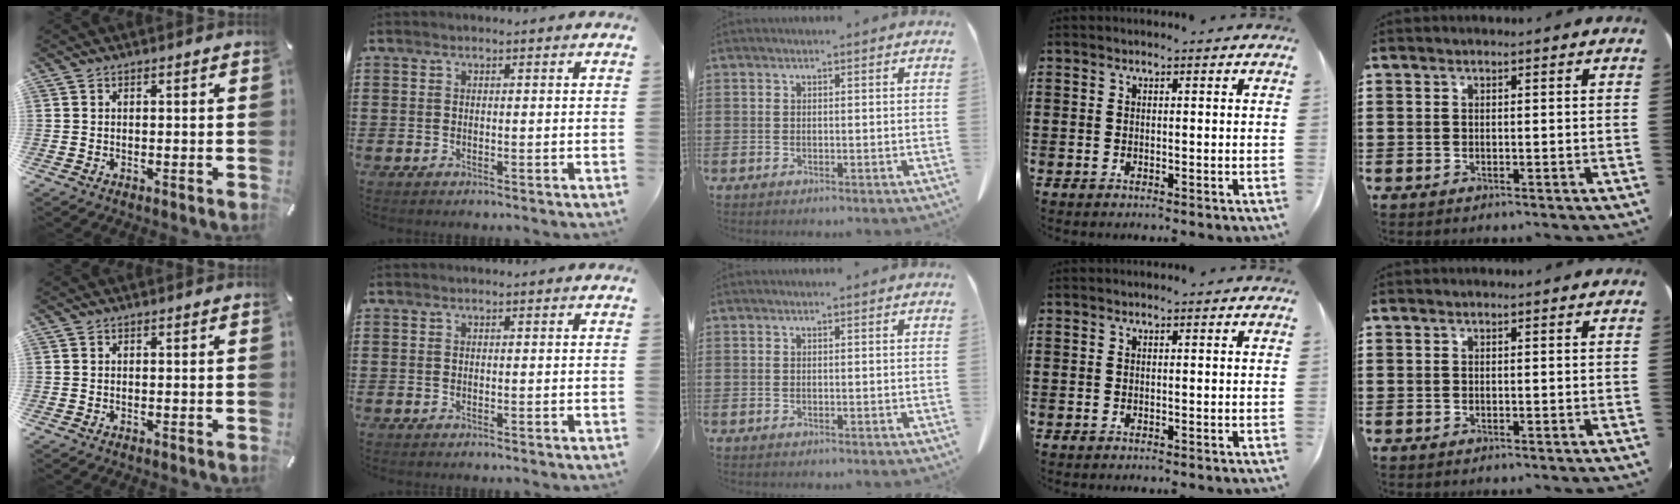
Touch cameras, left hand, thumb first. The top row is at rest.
{}